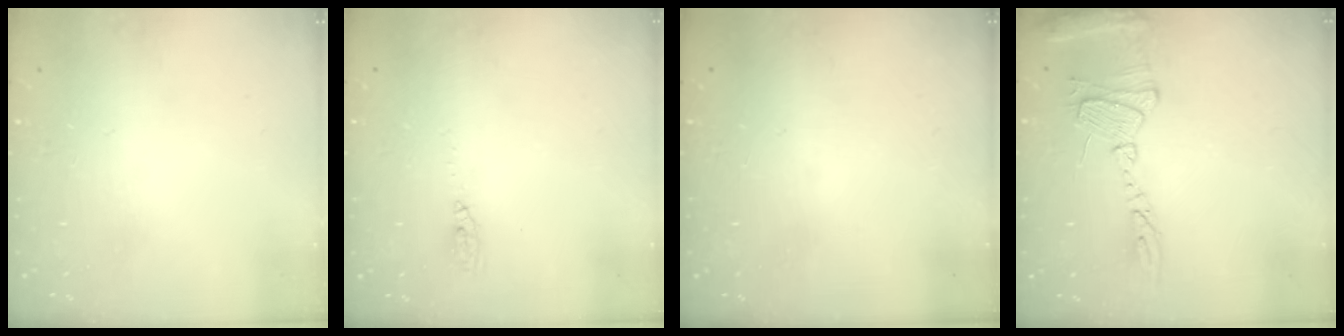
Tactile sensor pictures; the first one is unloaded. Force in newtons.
{"total": 3.4, "press": 3.0, "slide": 1.7}
{"total": 0.0}
{"total": 13.4, "press": 13.4, "slide": 1.1}